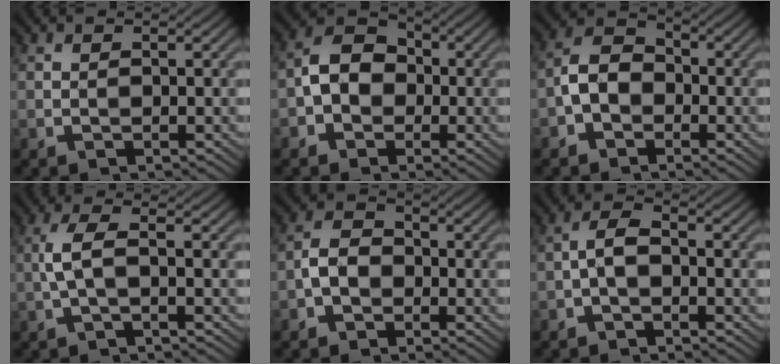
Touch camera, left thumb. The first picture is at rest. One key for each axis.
{"total": 5.7, "fx": -1.2, "fy": 4.6, "fz": 3.1, "tx": -0.060, "ty": 0.009, "tz": -0.034}
{"total": 5.1, "fx": -2.0, "fy": 3.8, "fz": 2.8, "tx": -0.056, "ty": 0.006, "tz": -0.050}
{"total": 3.2, "fx": -0.3, "fy": 0.8, "fz": 3.1, "tx": -0.071, "ty": 0.009, "tz": -0.011}
{"total": 3.7, "fx": -1.5, "fy": 2.8, "fz": 1.9, "tx": -0.040, "ty": 0.006, "tz": -0.038}
{"total": 2.9, "fx": -1.0, "fy": 1.5, "fz": 2.3, "tx": -0.044, "ty": 0.010, "tz": -0.027}